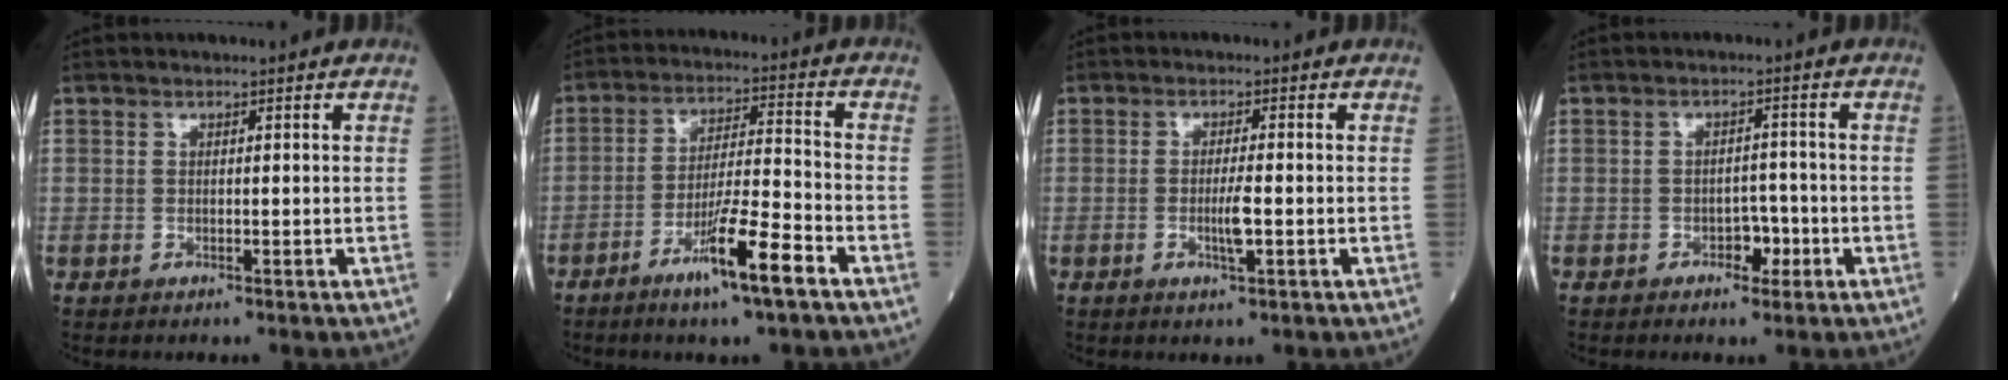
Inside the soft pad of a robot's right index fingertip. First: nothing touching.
{"total": 9.8, "force": [-5.7, 0.0, 8.0], "torque": [-0.142, -0.009, -0.101]}
{"total": 3.1, "force": [-0.8, 0.1, 3.0], "torque": [-0.059, -0.004, -0.015]}
{"total": 3.0, "force": [-1.5, 1.8, 2.0], "torque": [-0.020, 0.008, -0.021]}